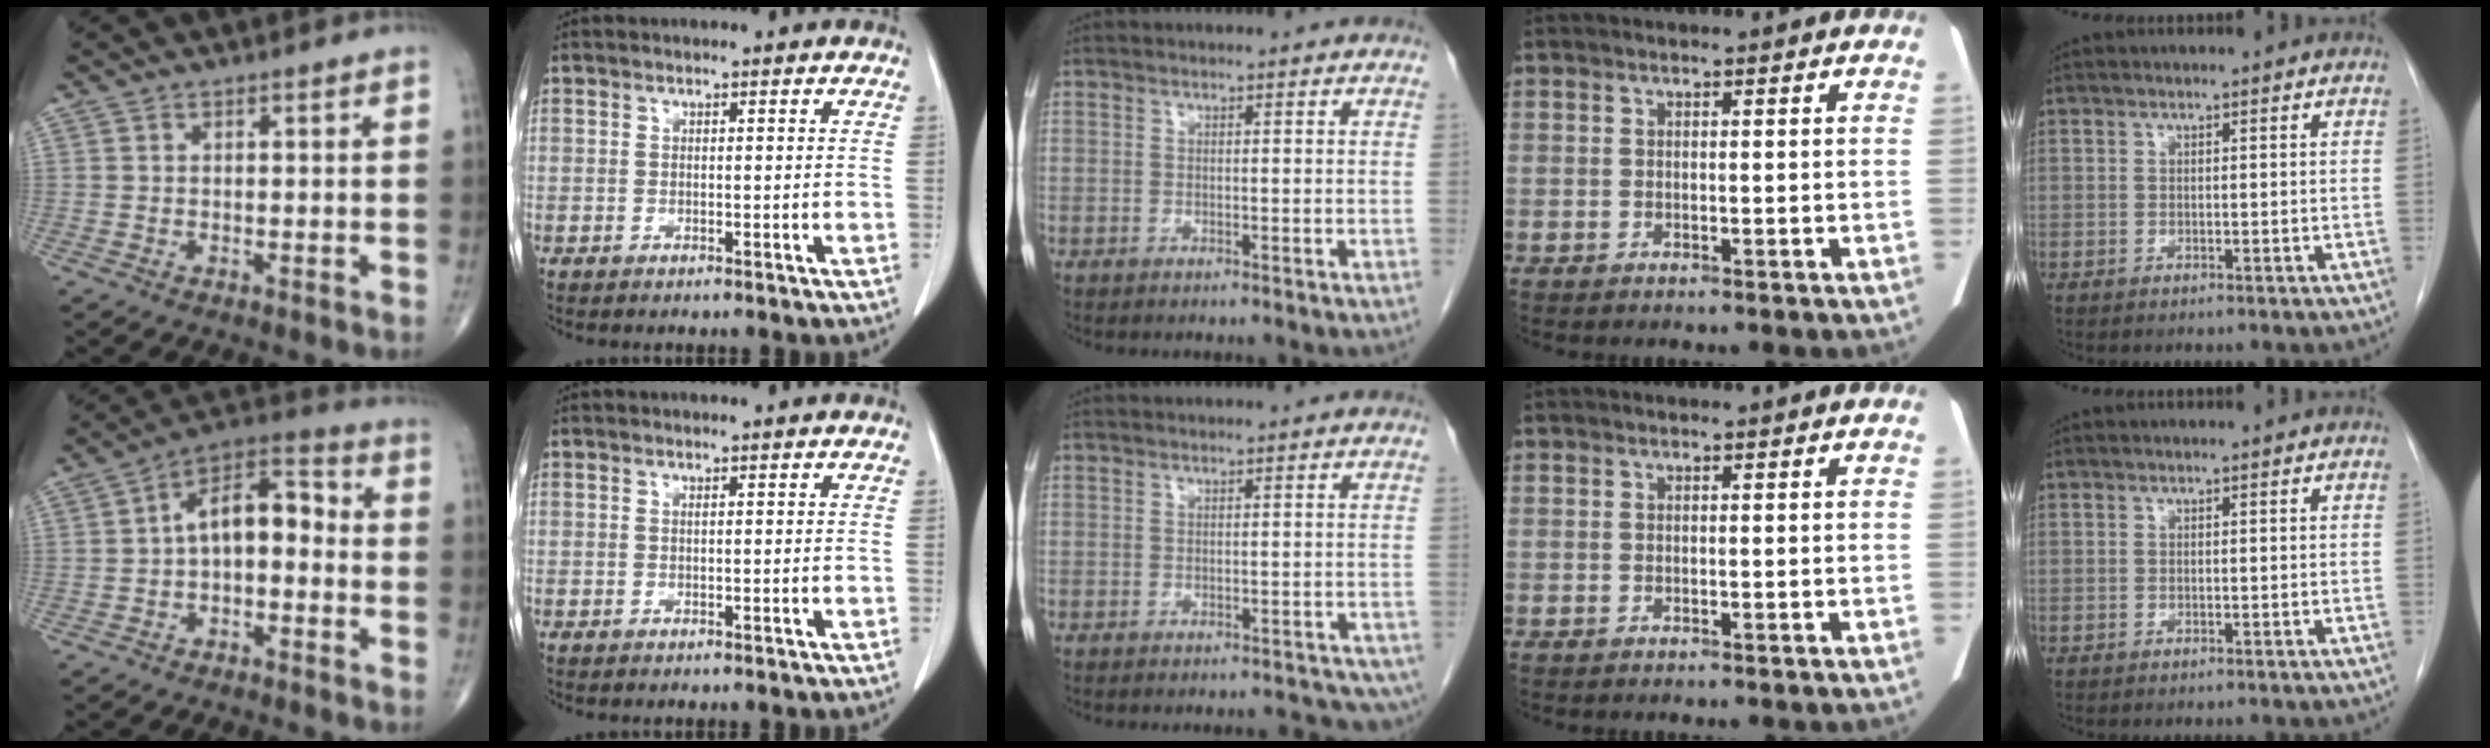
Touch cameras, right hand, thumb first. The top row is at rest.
{"thumb": {"total": 10.6, "force": [-0.9, 5.9, 8.8], "torque": [-0.121, 0.048, -0.028]}, "middle": {"total": 9.8, "force": [-7.3, 4.3, 4.9], "torque": [-0.076, -0.009, -0.074]}}